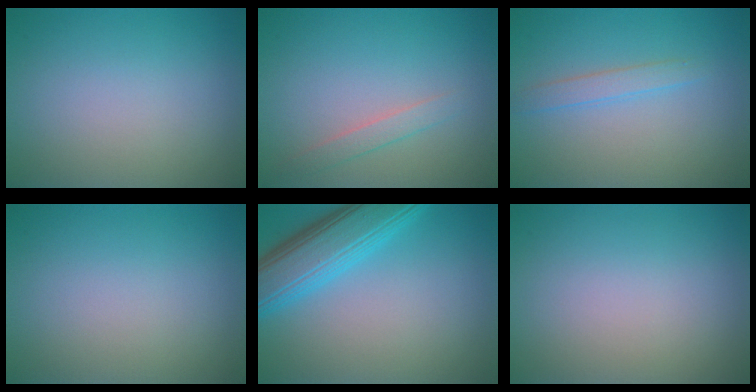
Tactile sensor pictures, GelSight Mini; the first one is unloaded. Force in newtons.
{"total": 1.3, "press": 1.3, "slide": 0.1}
{"total": 1.5, "press": 1.5, "slide": 0.0}
{"total": 0.0}
{"total": 6.8, "press": 6.8, "slide": 0.2}
{"total": 0.0}